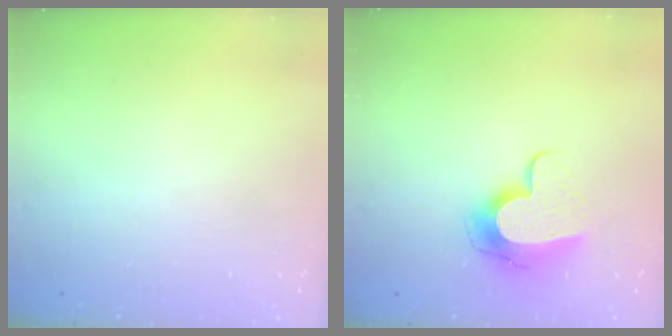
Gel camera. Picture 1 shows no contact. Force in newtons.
{"total": 10.9, "press": 10.9, "slide": 1.1}